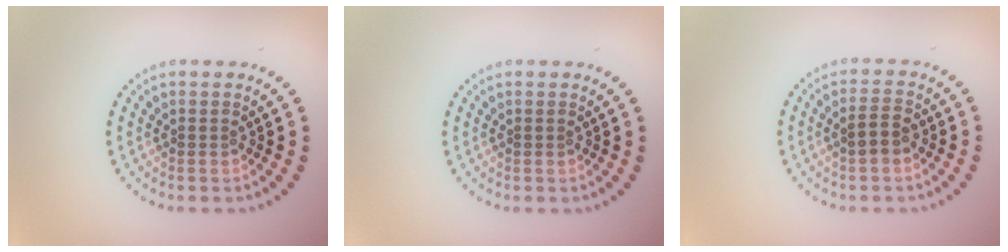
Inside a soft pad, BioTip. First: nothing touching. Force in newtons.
{"total": 0.0}
{"total": 1.6, "press": 1.6, "slide": 0.5}